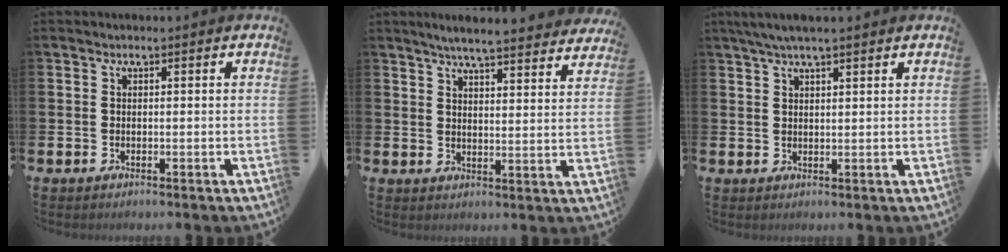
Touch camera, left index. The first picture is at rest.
{"total": 5.5, "force": [5.3, -0.1, 1.5], "torque": [-0.031, -0.036, 0.089]}
{"total": 3.7, "force": [2.9, 0.5, 2.2], "torque": [-0.042, -0.002, 0.052]}